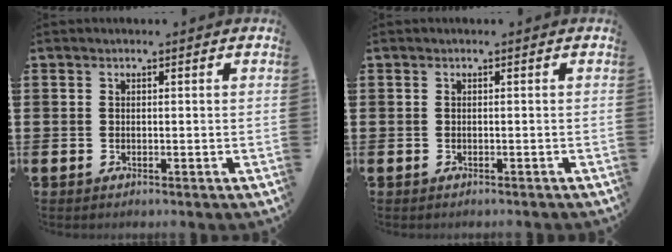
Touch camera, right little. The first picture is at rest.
{"total": 0.0}